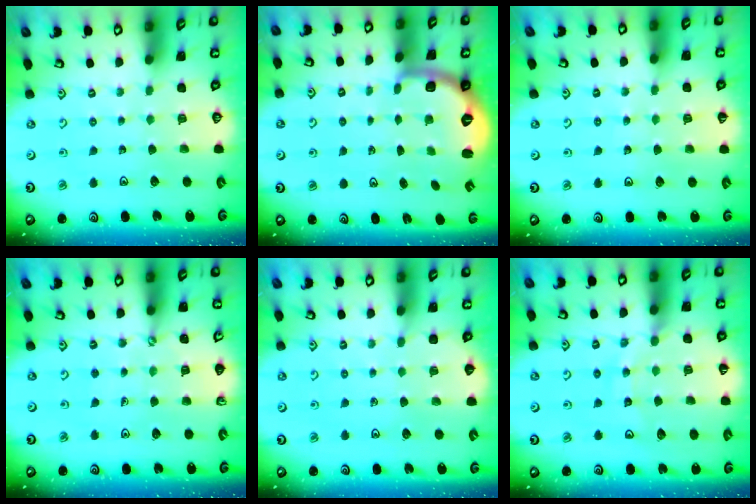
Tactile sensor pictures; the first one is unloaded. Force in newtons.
{"total": 2.5, "press": 2.0, "slide": 1.6}
{"total": 3.0, "press": 3.0, "slide": 0.2}
{"total": 1.6, "press": 1.6, "slide": 0.5}
{"total": 2.5, "press": 2.5, "slide": 0.3}
{"total": 12.2, "press": 12.2, "slide": 1.4}